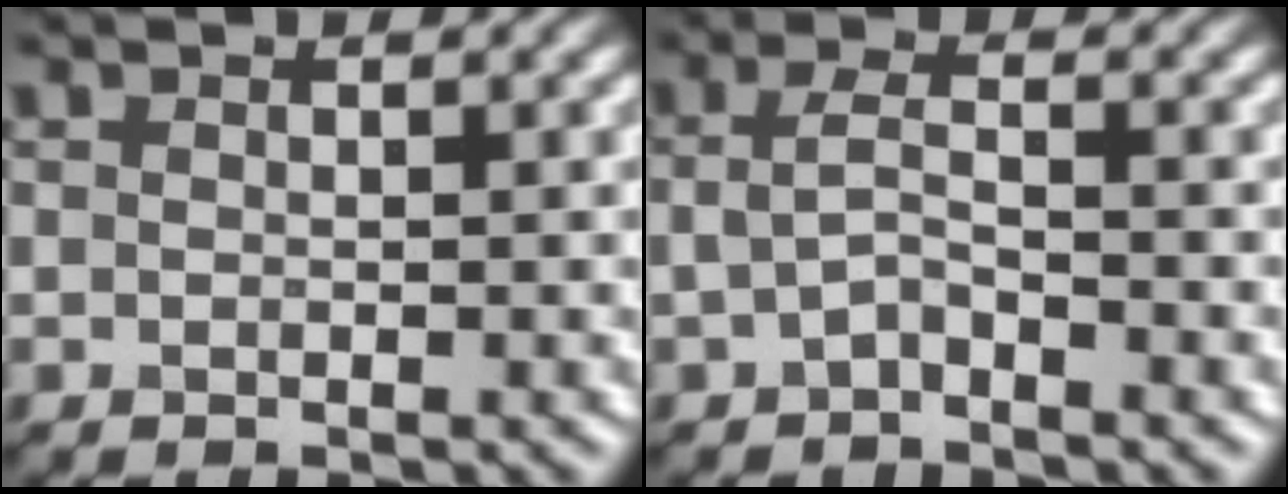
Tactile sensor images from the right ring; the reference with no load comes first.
{"total": 1.8, "force": [-0.7, 0.6, 1.6], "torque": [-0.037, 0.005, -0.018]}